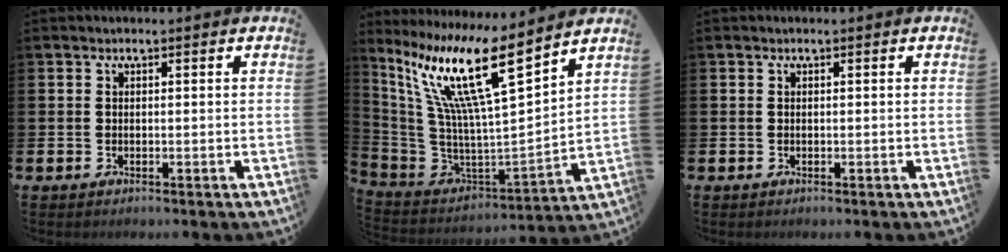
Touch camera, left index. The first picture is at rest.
{"total": 14.9, "force": [9.4, 2.4, 11.4], "torque": [-0.259, -0.064, 0.151]}
{"total": 0.0}